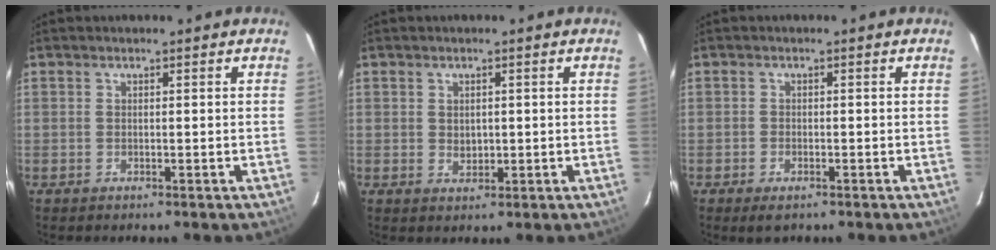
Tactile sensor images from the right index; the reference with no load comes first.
{"total": 2.2, "force": [0.2, 1.8, 1.2], "torque": [-0.015, 0.000, 0.007]}
{"total": 2.6, "force": [-1.8, 1.2, 1.5], "torque": [-0.035, -0.008, -0.032]}